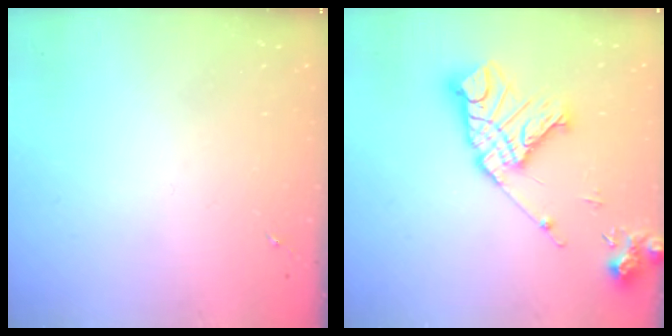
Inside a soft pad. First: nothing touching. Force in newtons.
{"total": 18.0, "press": 17.9, "slide": 2.5}